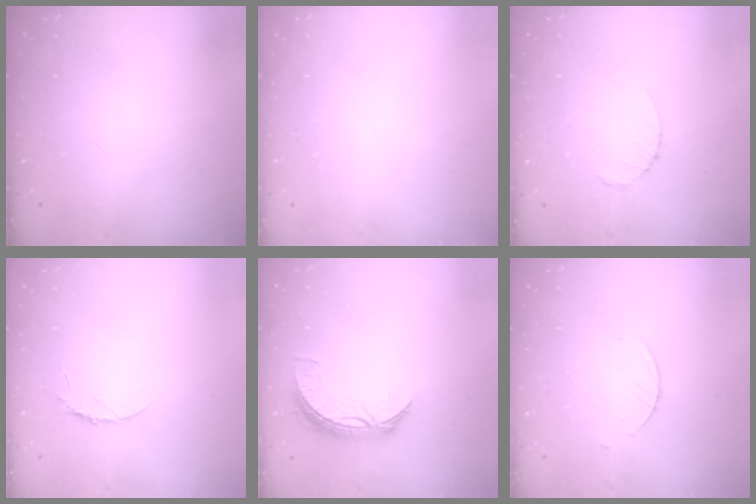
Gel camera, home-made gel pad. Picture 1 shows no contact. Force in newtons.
{"total": 0.0}
{"total": 2.5, "press": 2.5, "slide": 0.3}
{"total": 4.7, "press": 4.6, "slide": 0.4}
{"total": 7.9, "press": 7.9, "slide": 0.3}
{"total": 2.1, "press": 2.1, "slide": 0.2}